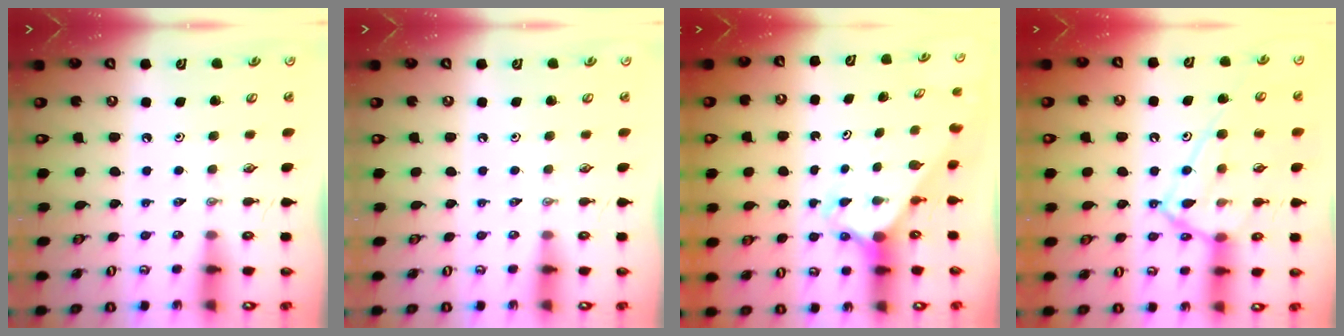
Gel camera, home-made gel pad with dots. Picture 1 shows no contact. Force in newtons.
{"total": 0.0}
{"total": 2.6, "press": 2.6, "slide": 0.2}
{"total": 16.0, "press": 16.0, "slide": 1.3}